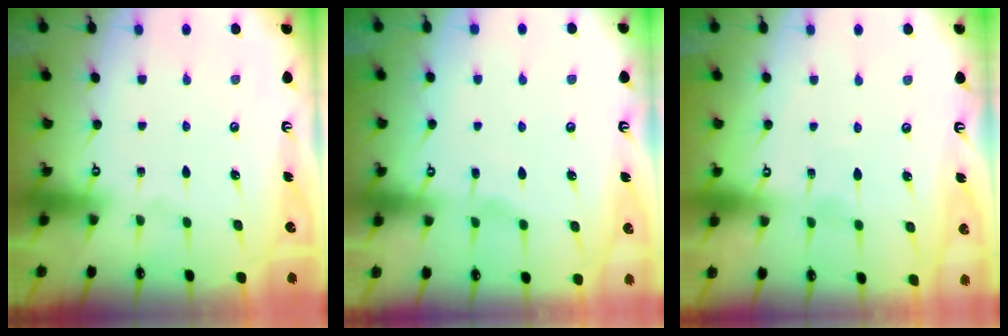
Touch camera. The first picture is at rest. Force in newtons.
{"total": 2.9, "press": 2.9, "slide": 0.4}
{"total": 7.1, "press": 7.0, "slide": 0.8}